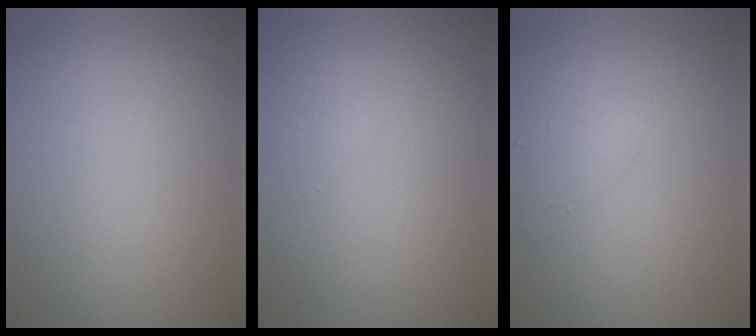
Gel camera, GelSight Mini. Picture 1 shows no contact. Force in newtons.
{"total": 0.5, "press": 0.5, "slide": 0.1}
{"total": 1.7, "press": 1.6, "slide": 0.1}